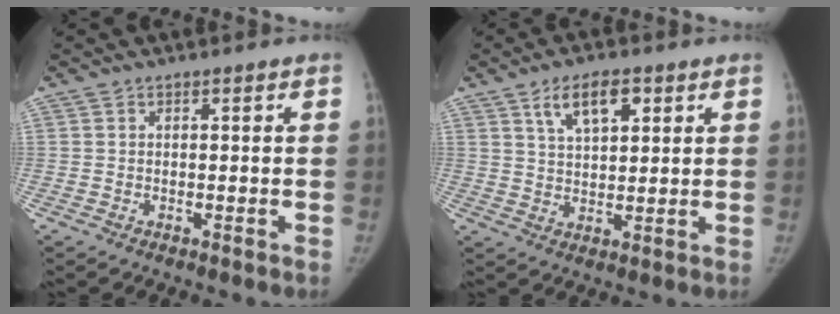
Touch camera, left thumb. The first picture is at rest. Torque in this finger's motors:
{"motor_torque": [-0.02, 0.11, 0.80, -0.46, 0.06]}